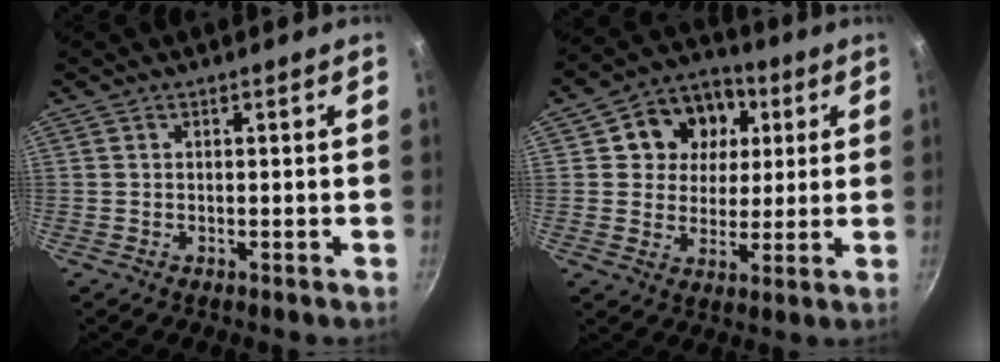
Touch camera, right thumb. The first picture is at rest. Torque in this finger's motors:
{"motor_torque": [-0.03, 0.11, -0.22, -0.15, 0.11]}